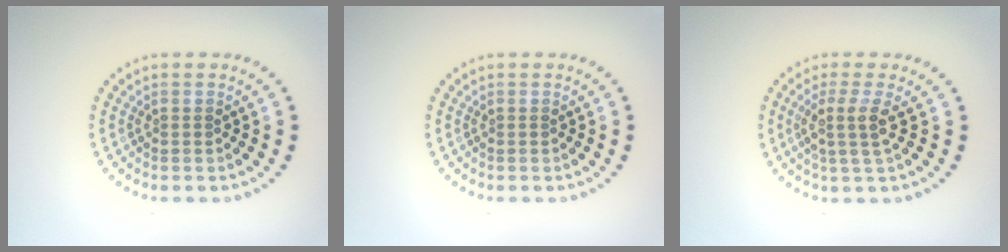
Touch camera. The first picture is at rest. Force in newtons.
{"total": 0.0}
{"total": 2.6, "press": 1.9, "slide": 1.7}